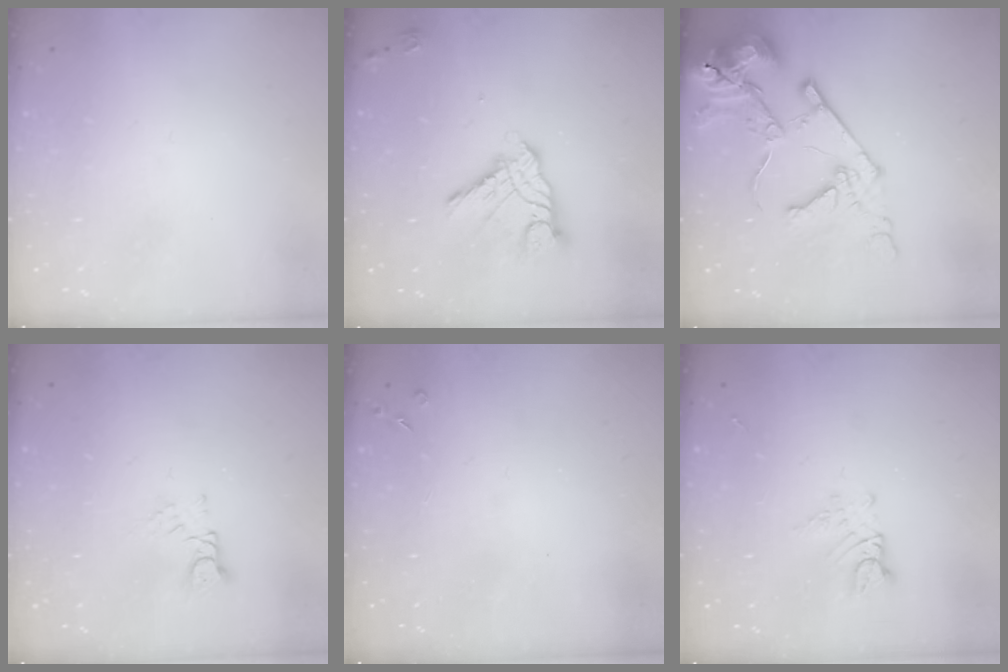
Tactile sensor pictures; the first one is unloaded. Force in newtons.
{"total": 11.4, "press": 11.3, "slide": 0.9}
{"total": 15.5, "press": 15.3, "slide": 2.0}
{"total": 3.1, "press": 3.1, "slide": 0.3}
{"total": 2.8, "press": 2.8, "slide": 0.5}
{"total": 2.8, "press": 2.8, "slide": 0.3}